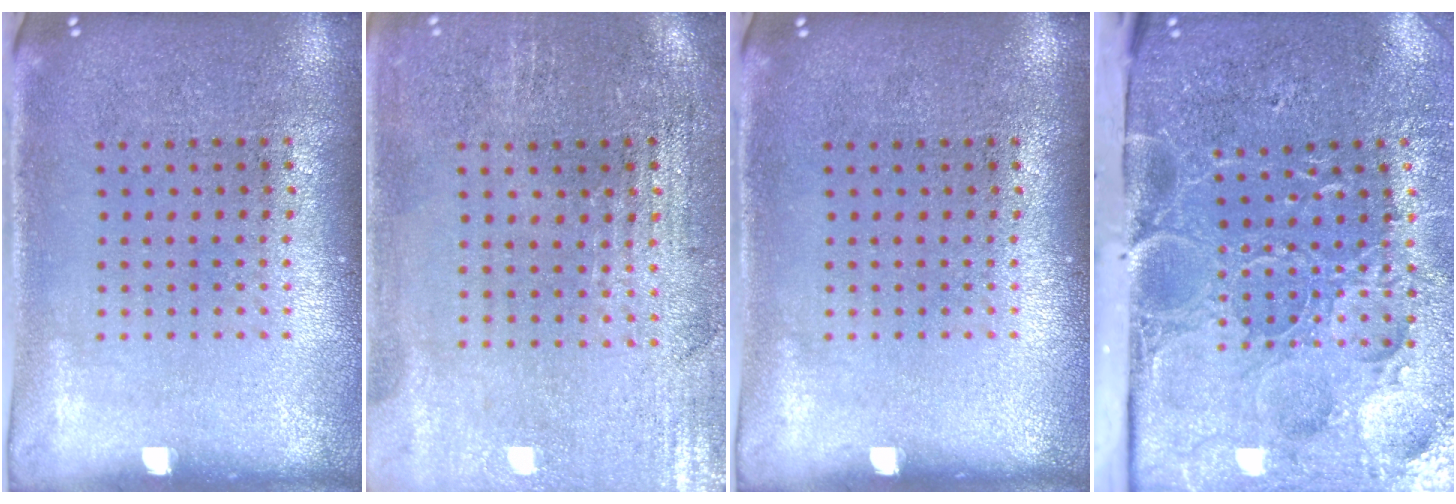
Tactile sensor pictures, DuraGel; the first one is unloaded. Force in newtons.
{"total": 0.6, "press": 0.5, "slide": 0.3}
{"total": 0.0}
{"total": 5.2, "press": 4.1, "slide": 3.3}